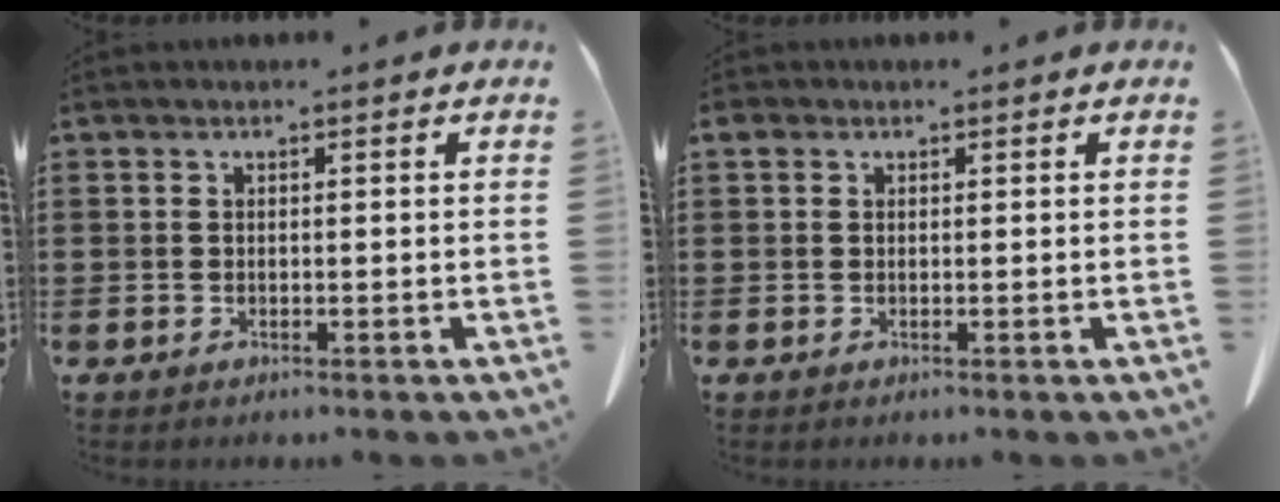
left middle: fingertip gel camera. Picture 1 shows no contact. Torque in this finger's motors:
{"motor_torque": [0.43, 0.04, 0.01, 0.00]}